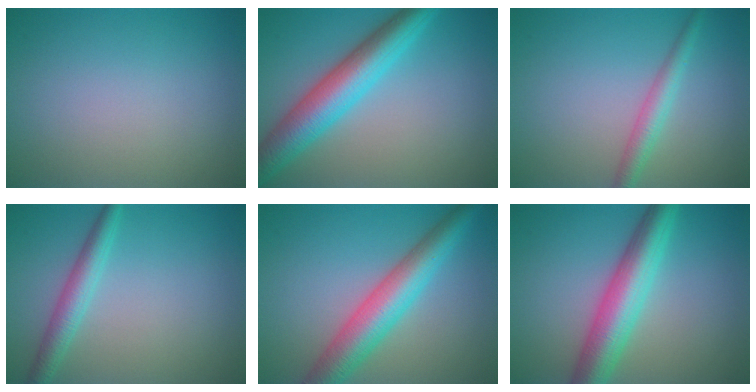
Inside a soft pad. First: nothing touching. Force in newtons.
{"total": 7.0, "press": 7.0, "slide": 0.1}
{"total": 2.5, "press": 2.5, "slide": 0.0}
{"total": 2.8, "press": 2.8, "slide": 0.1}
{"total": 6.6, "press": 6.6, "slide": 0.1}
{"total": 6.6, "press": 6.6, "slide": 0.3}